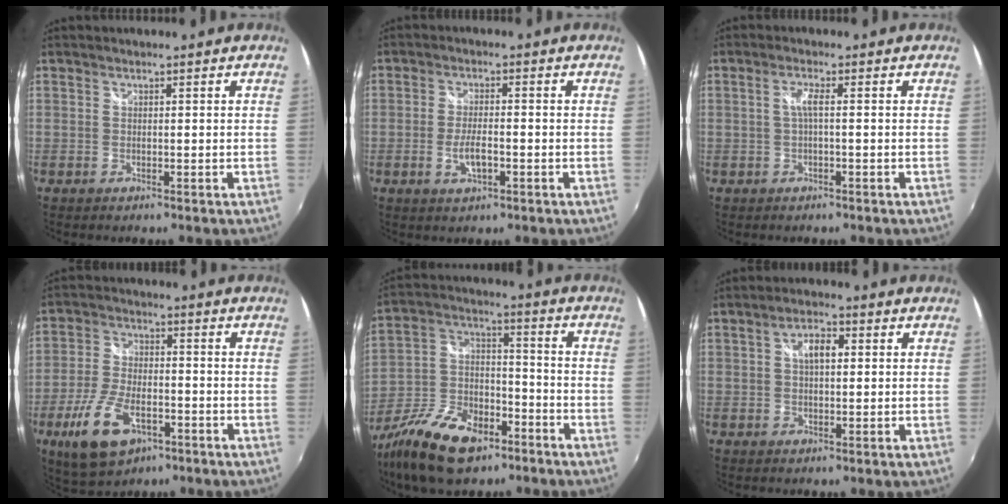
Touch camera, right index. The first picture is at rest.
{"total": 4.4, "force": [-1.5, 1.5, 3.8], "torque": [-0.080, -0.005, -0.026]}
{"total": 2.1, "force": [-0.3, -0.1, 2.1], "torque": [-0.041, 0.004, -0.006]}
{"total": 12.9, "force": [-6.0, 6.4, 9.4], "torque": [-0.206, -0.014, -0.104]}
{"total": 19.4, "force": [-12.2, 9.6, 11.7], "torque": [-0.258, -0.017, -0.214]}
{"total": 4.4, "force": [0.9, 2.2, 3.7], "torque": [-0.063, 0.012, 0.015]}